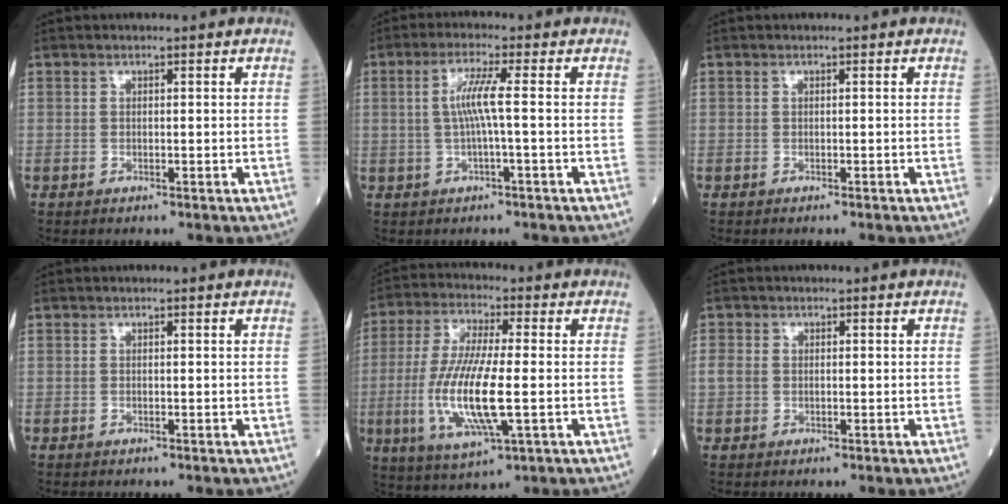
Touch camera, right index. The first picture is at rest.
{"total": 4.5, "force": [0.0, -0.6, 4.5], "torque": [-0.092, 0.007, 0.002]}
{"total": 1.0, "force": [-0.9, -0.1, 0.4], "torque": [-0.006, 0.000, -0.011]}
{"total": 0.0}
{"total": 13.2, "force": [-2.3, 2.1, 12.9], "torque": [-0.270, -0.016, -0.042]}
{"total": 1.8, "force": [-0.1, 1.4, 1.1], "torque": [-0.034, 0.012, 0.000]}